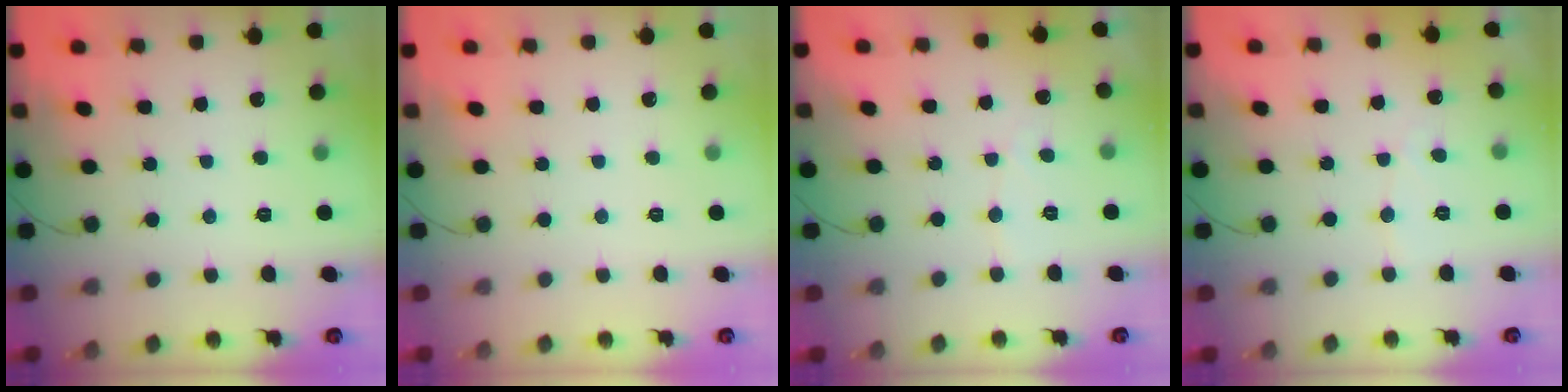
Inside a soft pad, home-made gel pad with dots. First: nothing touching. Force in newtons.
{"total": 0.0}
{"total": 2.6, "press": 2.6, "slide": 0.2}
{"total": 2.6, "press": 2.6, "slide": 0.2}